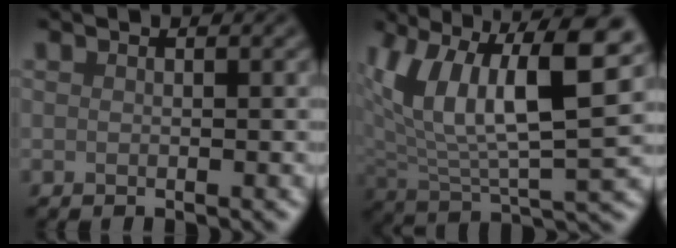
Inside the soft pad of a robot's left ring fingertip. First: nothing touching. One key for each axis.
{"total": 11.6, "fx": 4.8, "fy": 4.7, "fz": 9.5, "tx": -0.171, "ty": 0.006, "tz": 0.086}